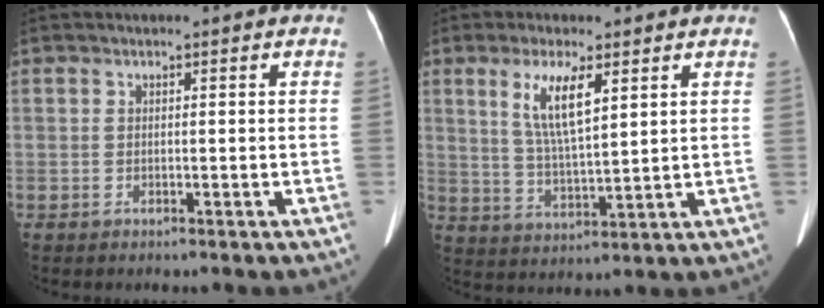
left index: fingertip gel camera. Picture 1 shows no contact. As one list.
[{"total": 7.5, "force": [3.3, 1.4, 6.6], "torque": [-0.133, -0.002, 0.065]}]